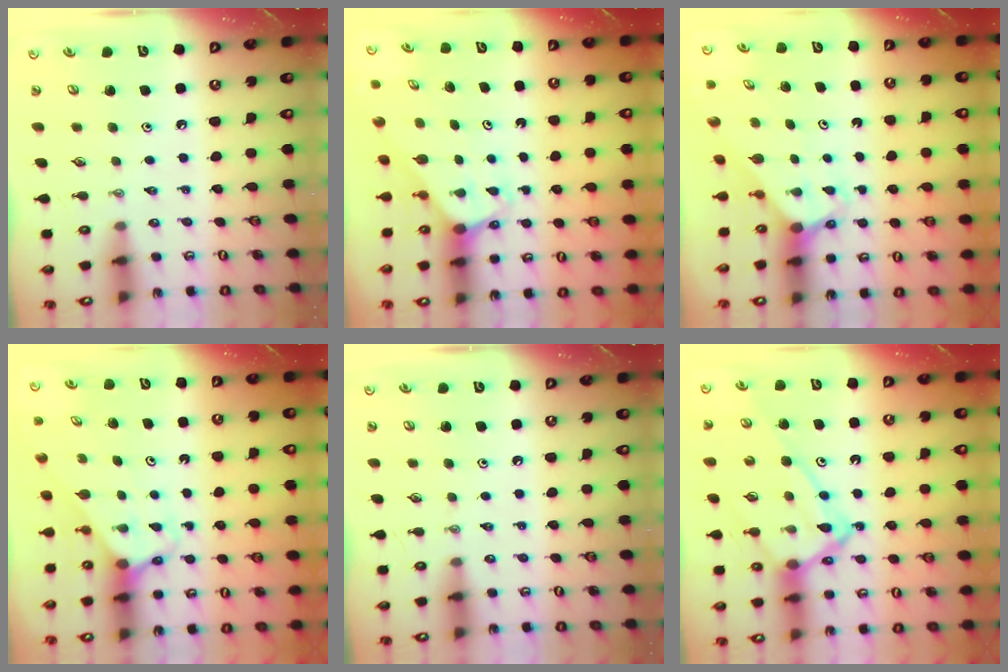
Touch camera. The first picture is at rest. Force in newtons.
{"total": 1.8, "press": 1.8, "slide": 0.1}
{"total": 2.8, "press": 2.8, "slide": 0.2}
{"total": 2.9, "press": 2.9, "slide": 0.2}
{"total": 0.0}
{"total": 15.3, "press": 15.2, "slide": 1.5}